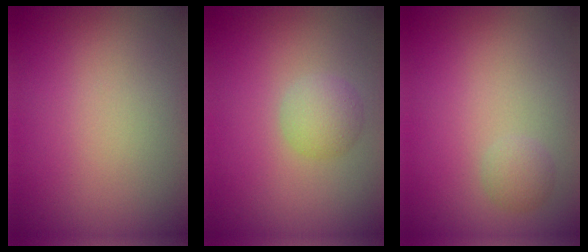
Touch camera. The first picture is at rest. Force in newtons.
{"total": 2.1, "press": 2.1, "slide": 0.0}
{"total": 1.3, "press": 1.3, "slide": 0.0}